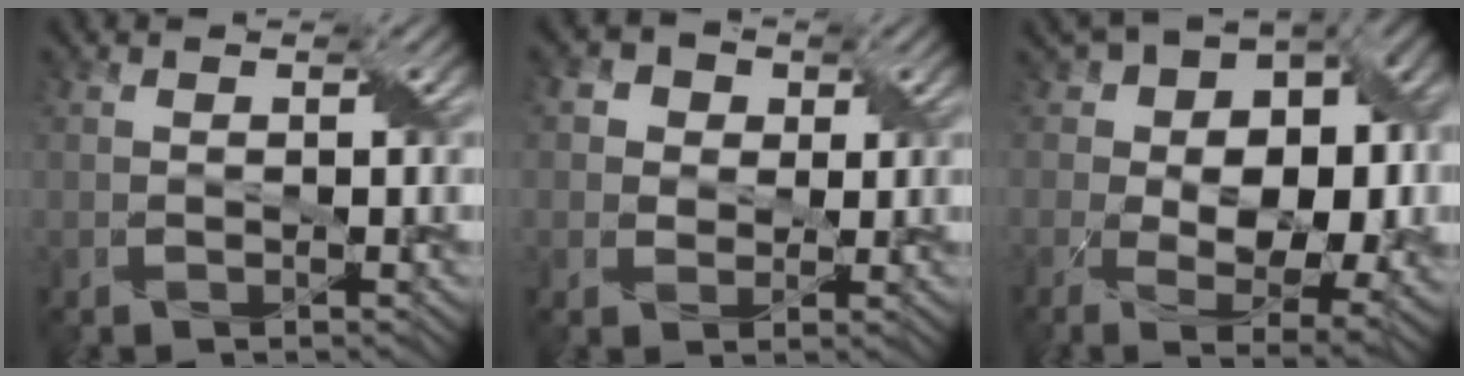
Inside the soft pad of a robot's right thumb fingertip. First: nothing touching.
{"total": 4.6, "force": [1.7, 4.0, 1.5], "torque": [-0.050, 0.003, 0.020]}
{"total": 17.7, "force": [0.9, 11.4, 13.6], "torque": [-0.215, 0.005, 0.058]}